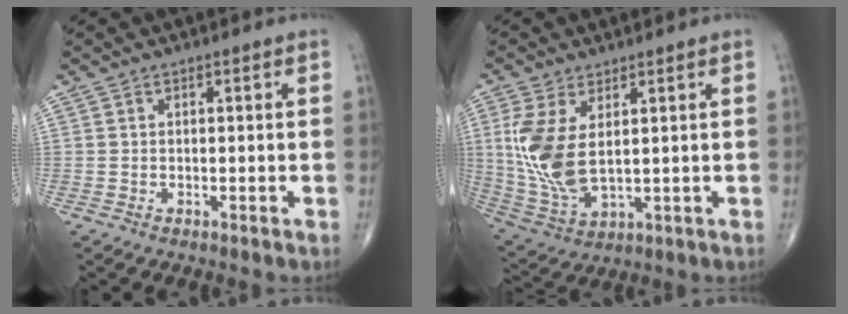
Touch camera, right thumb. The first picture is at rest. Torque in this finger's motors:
{"motor_torque": [1.32, 2.06, 1.60, 0.52, 0.18]}